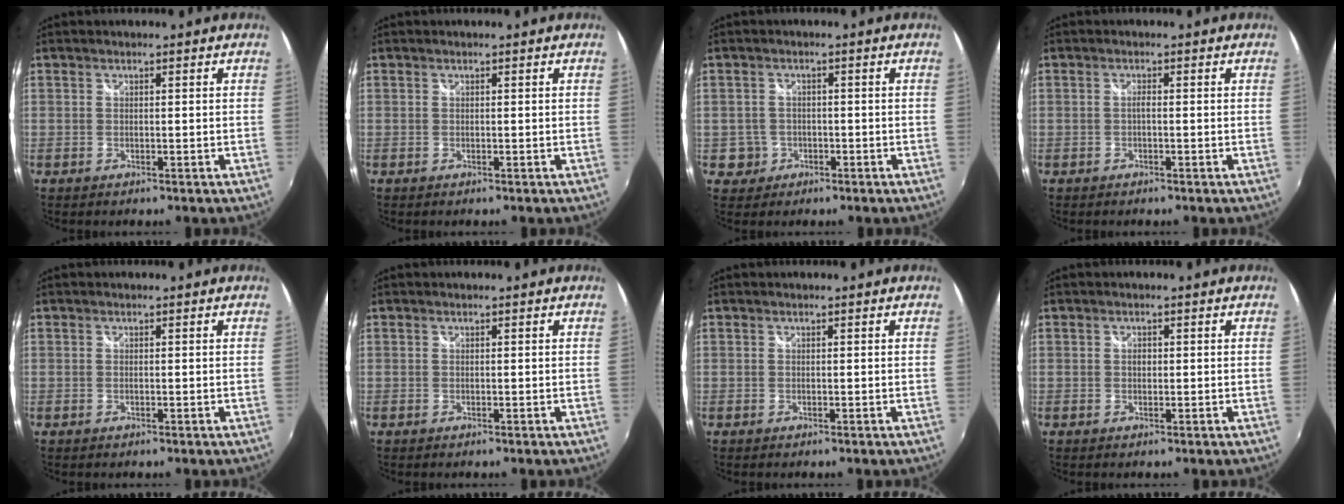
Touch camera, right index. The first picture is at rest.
{"total": 0.0}
{"total": 3.7, "force": [-1.2, 3.5, 0.1], "torque": [-0.008, 0.013, -0.016]}
{"total": 0.7, "force": [-0.2, 0.1, 0.7], "torque": [-0.013, 0.003, -0.006]}
{"total": 0.0}
{"total": 0.0}
{"total": 0.0}
{"total": 0.9, "force": [0.0, 0.7, 0.5], "torque": [-0.007, 0.003, -0.001]}